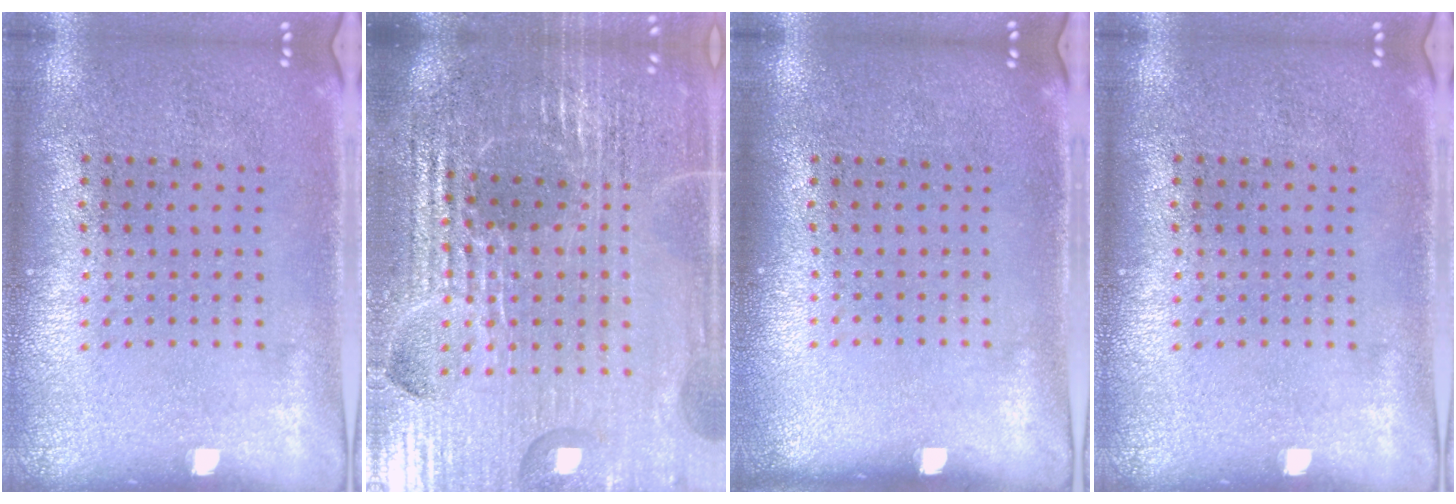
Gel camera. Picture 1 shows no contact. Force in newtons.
{"total": 6.4, "press": 5.7, "slide": 2.9}
{"total": 0.0}
{"total": 0.0}